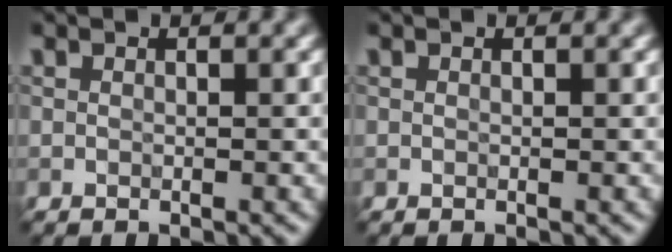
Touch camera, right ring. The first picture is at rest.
{"total": 0.0}